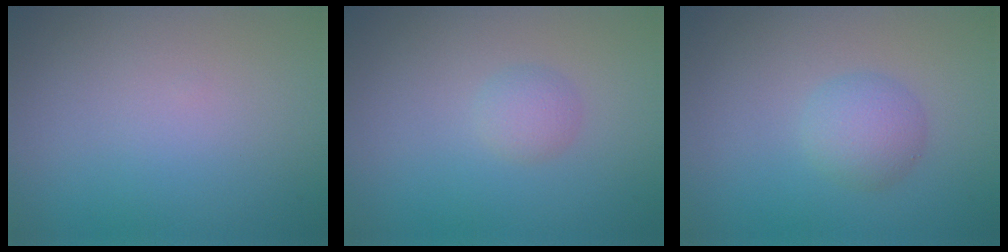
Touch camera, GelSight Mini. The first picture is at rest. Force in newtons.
{"total": 1.5, "press": 1.5, "slide": 0.0}
{"total": 2.6, "press": 2.6, "slide": 0.1}